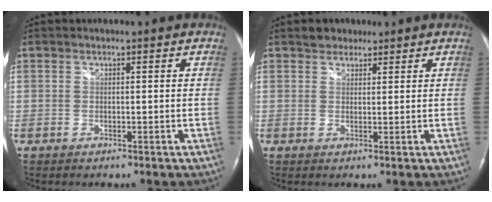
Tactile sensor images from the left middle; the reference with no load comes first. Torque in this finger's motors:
{"motor_torque": [0.18, -0.09, -0.03, 0.01]}